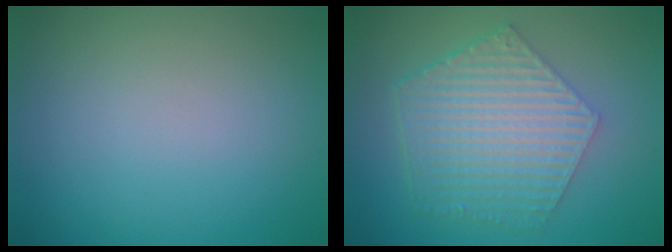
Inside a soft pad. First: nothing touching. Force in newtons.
{"total": 6.4, "press": 4.6, "slide": 4.5}